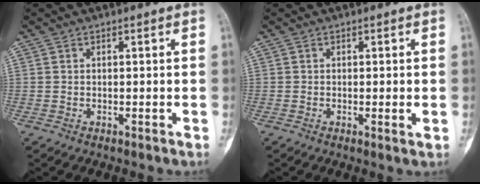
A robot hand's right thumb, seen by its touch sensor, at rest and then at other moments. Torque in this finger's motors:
{"motor_torque": [-0.47, 0.11, -0.39, 0.13, 0.00]}